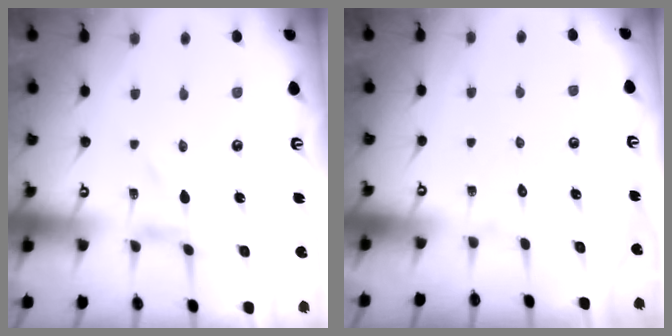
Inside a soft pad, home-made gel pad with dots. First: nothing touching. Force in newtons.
{"total": 1.7, "press": 1.7, "slide": 0.2}